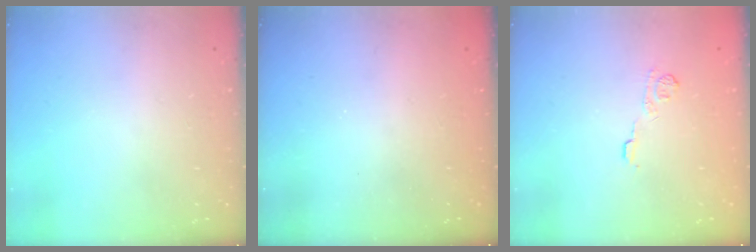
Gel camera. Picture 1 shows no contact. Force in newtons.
{"total": 2.4, "press": 2.3, "slide": 0.8}
{"total": 6.8, "press": 6.6, "slide": 1.5}